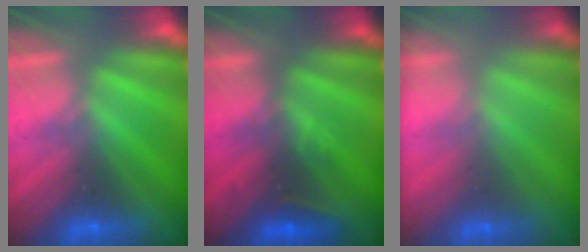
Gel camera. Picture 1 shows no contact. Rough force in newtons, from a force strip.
{"total": 2.8}
{"total": 1.7}